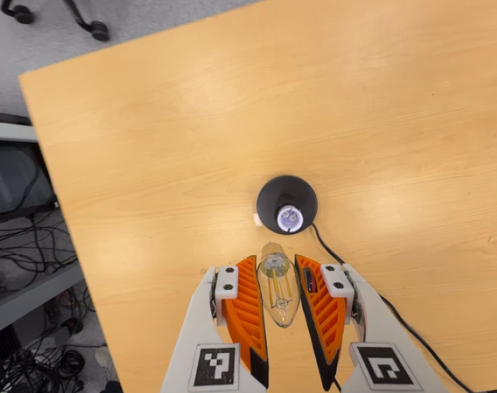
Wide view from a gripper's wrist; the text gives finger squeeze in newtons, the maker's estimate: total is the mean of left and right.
{"total": 10.4, "left": 9.8, "right": 10.9}